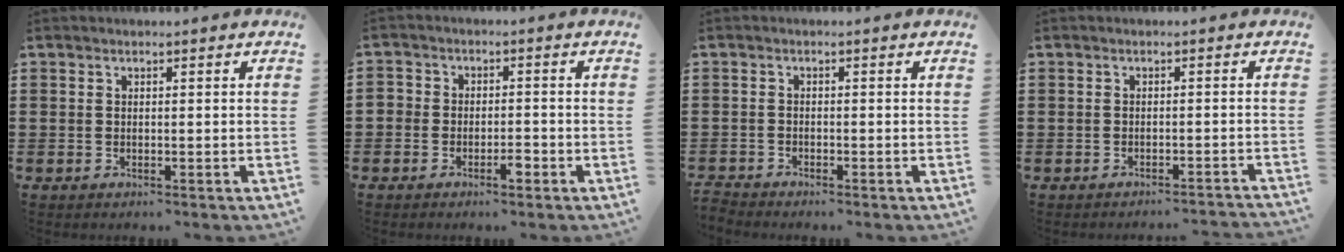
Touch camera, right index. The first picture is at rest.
{"total": 2.7, "force": [-1.8, 1.7, 1.1], "torque": [-0.026, 0.006, -0.037]}
{"total": 1.5, "force": [-1.5, 0.0, -0.1], "torque": [-0.003, -0.001, -0.032]}
{"total": 1.8, "force": [-1.8, -0.1, -0.1], "torque": [-0.003, 0.001, -0.039]}